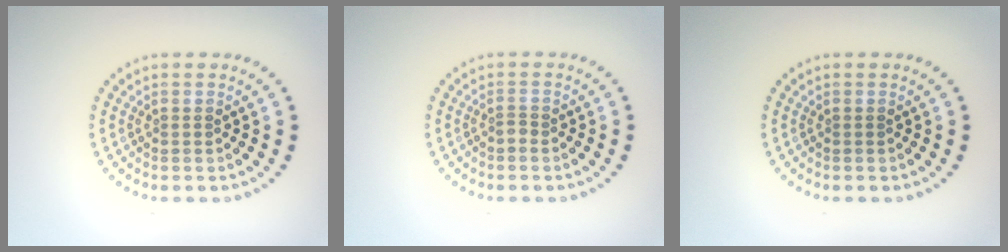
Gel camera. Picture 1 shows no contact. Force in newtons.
{"total": 0.8, "press": 0.5, "slide": 0.6}
{"total": 0.0}